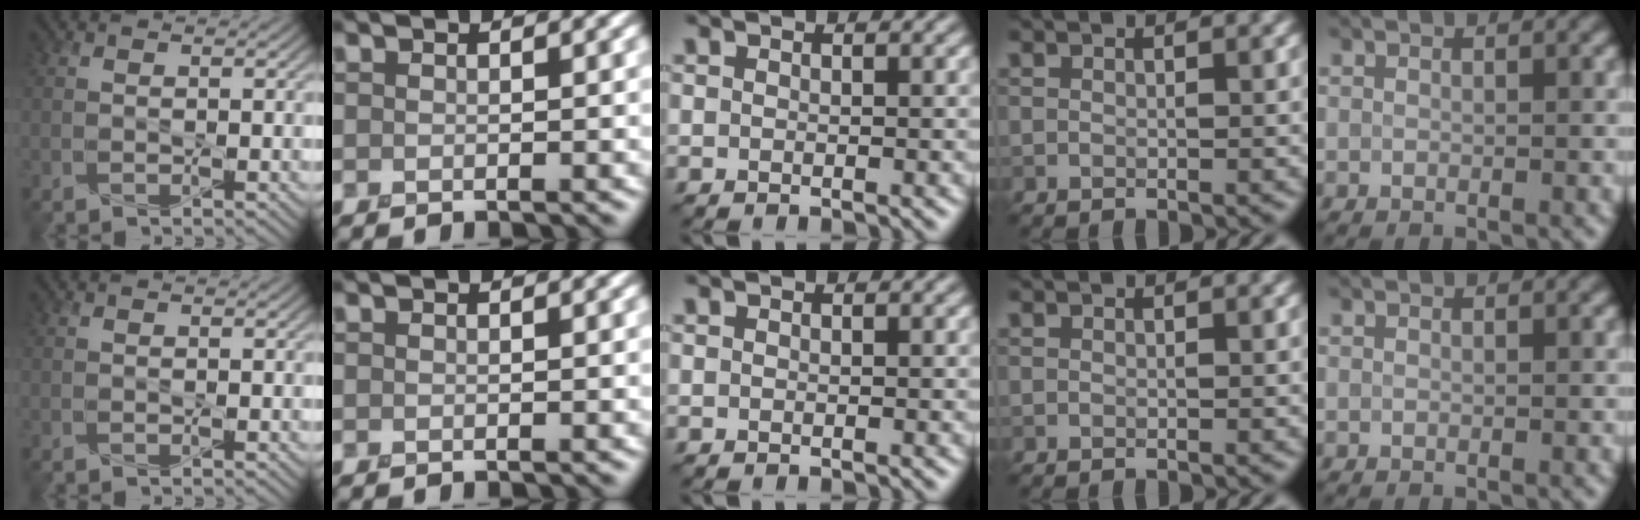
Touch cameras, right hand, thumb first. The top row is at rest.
{}